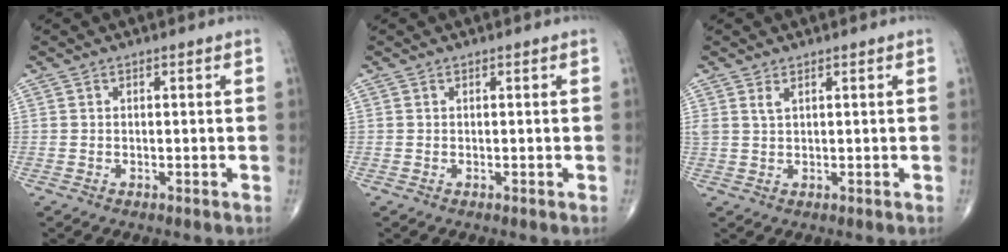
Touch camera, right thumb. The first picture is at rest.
{"total": 0.0}
{"total": 1.5, "force": [1.0, 0.5, 1.0], "torque": [-0.024, 0.000, 0.025]}